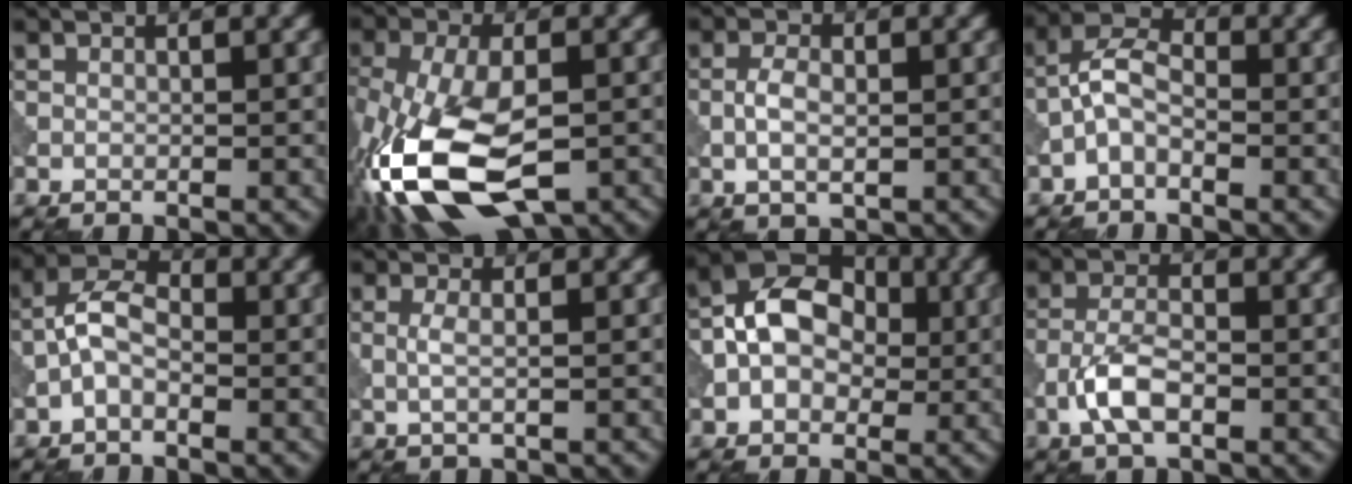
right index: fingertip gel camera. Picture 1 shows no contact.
{"total": 13.7, "force": [-5.1, 6.9, 10.7], "torque": [-0.243, -0.031, -0.086]}
{"total": 3.0, "force": [-0.4, 1.5, 2.5], "torque": [-0.049, 0.002, -0.008]}
{"total": 3.4, "force": [-1.3, 1.7, 2.6], "torque": [-0.053, 0.017, -0.034]}
{"total": 3.6, "force": [-1.1, 2.0, 2.8], "torque": [-0.058, 0.017, -0.029]}
{"total": 1.6, "force": [0.0, 0.3, 1.5], "torque": [-0.033, 0.000, 0.000]}
{"total": 7.8, "force": [-0.1, 5.8, 5.3], "torque": [-0.080, 0.021, -0.017]}
{"total": 4.0, "force": [-1.7, 1.7, 3.2], "torque": [-0.064, 0.004, -0.041]}